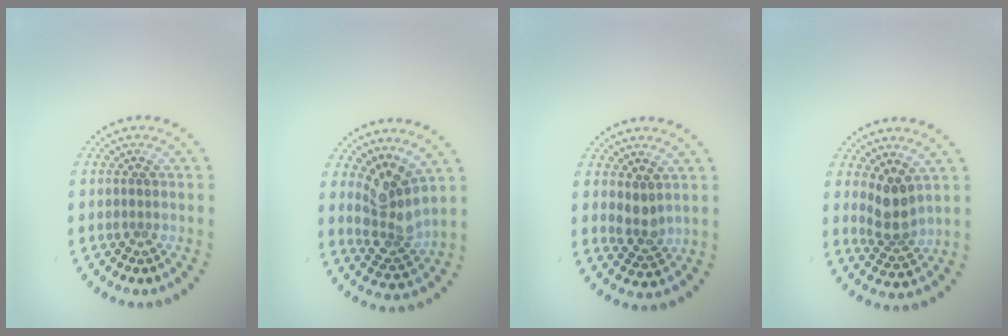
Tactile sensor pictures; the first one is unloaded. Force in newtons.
{"total": 3.6, "press": 3.0, "slide": 2.0}
{"total": 1.8, "press": 1.6, "slide": 0.9}
{"total": 2.9, "press": 2.2, "slide": 1.8}